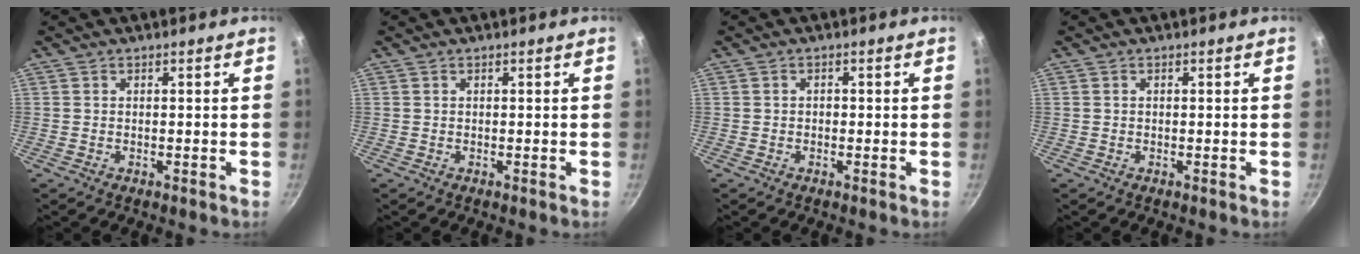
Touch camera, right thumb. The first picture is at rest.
{"total": 0.0}
{"total": 0.8, "force": [-0.3, 0.6, 0.3], "torque": [-0.005, 0.003, -0.005]}
{"total": 0.0}